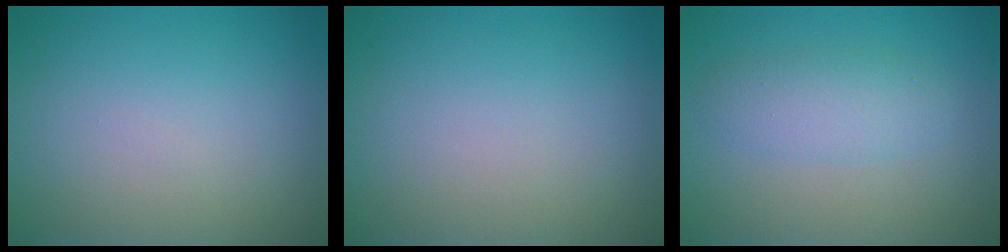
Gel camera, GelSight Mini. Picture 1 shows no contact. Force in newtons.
{"total": 0.0}
{"total": 2.9, "press": 2.9, "slide": 0.1}